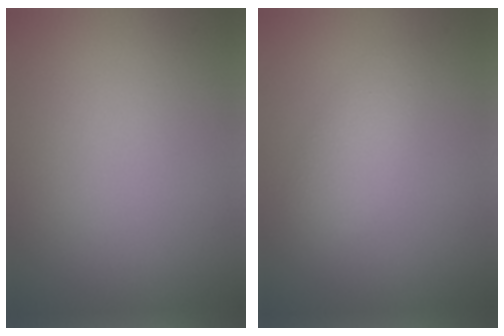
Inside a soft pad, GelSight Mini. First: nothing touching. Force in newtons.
{"total": 2.3, "press": 2.3, "slide": 0.1}